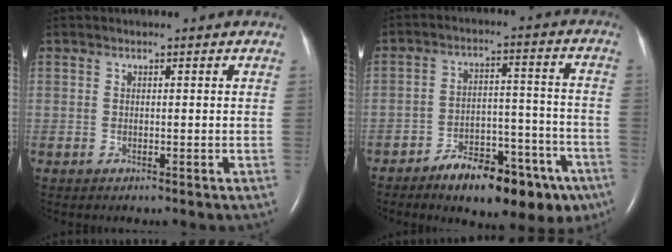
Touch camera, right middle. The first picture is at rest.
{"total": 15.2, "force": [-10.2, 6.1, 9.4], "torque": [-0.107, 0.038, -0.147]}